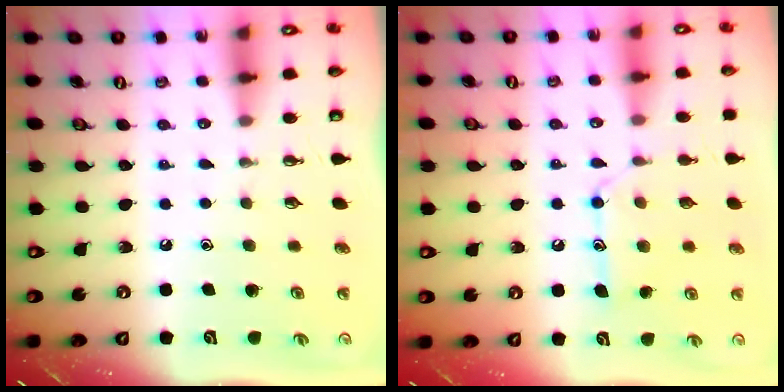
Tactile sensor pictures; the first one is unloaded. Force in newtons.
{"total": 11.6, "press": 11.6, "slide": 0.5}